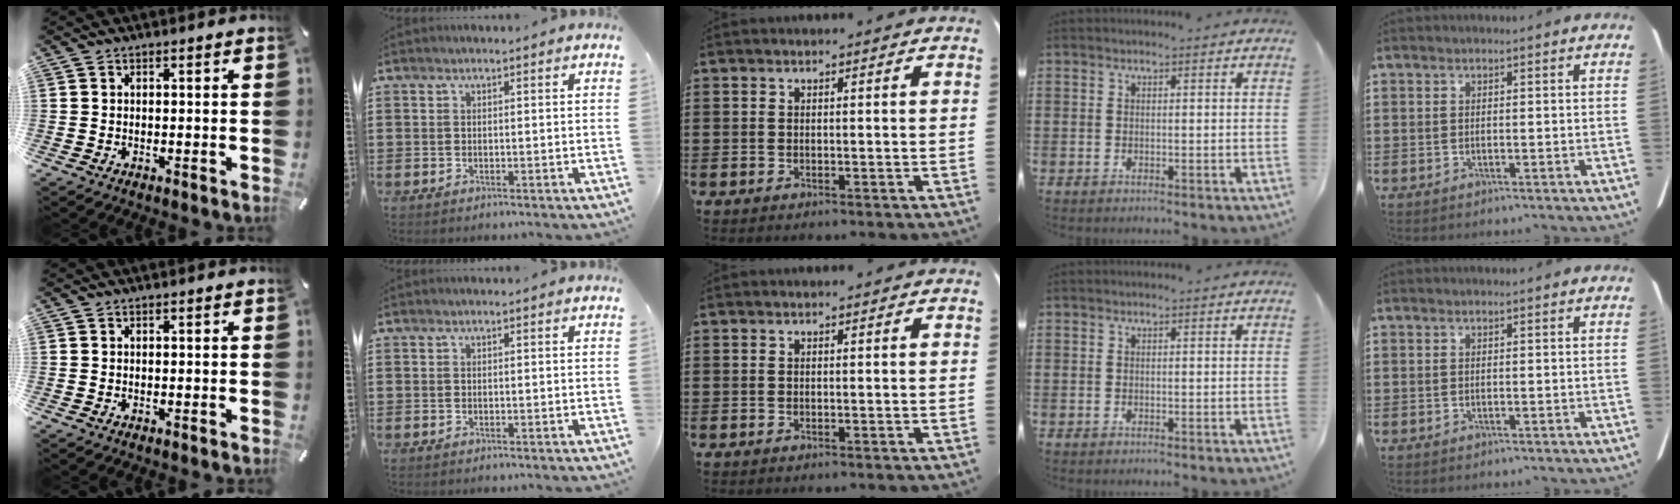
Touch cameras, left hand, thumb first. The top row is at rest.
{}